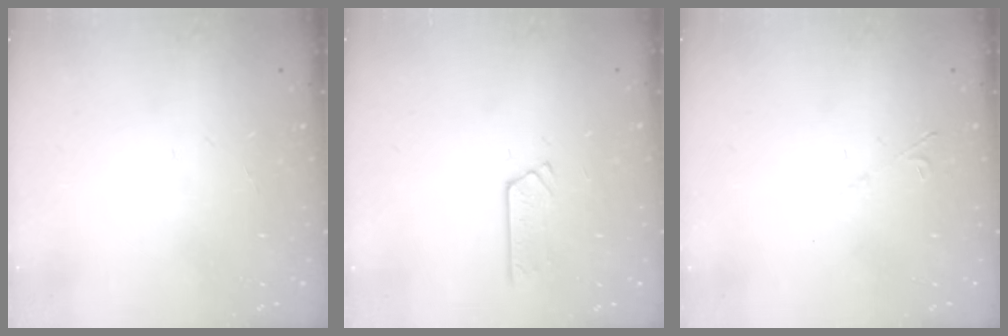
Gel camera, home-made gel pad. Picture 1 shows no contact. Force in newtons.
{"total": 3.9, "press": 3.9, "slide": 0.2}
{"total": 2.9, "press": 2.8, "slide": 0.4}